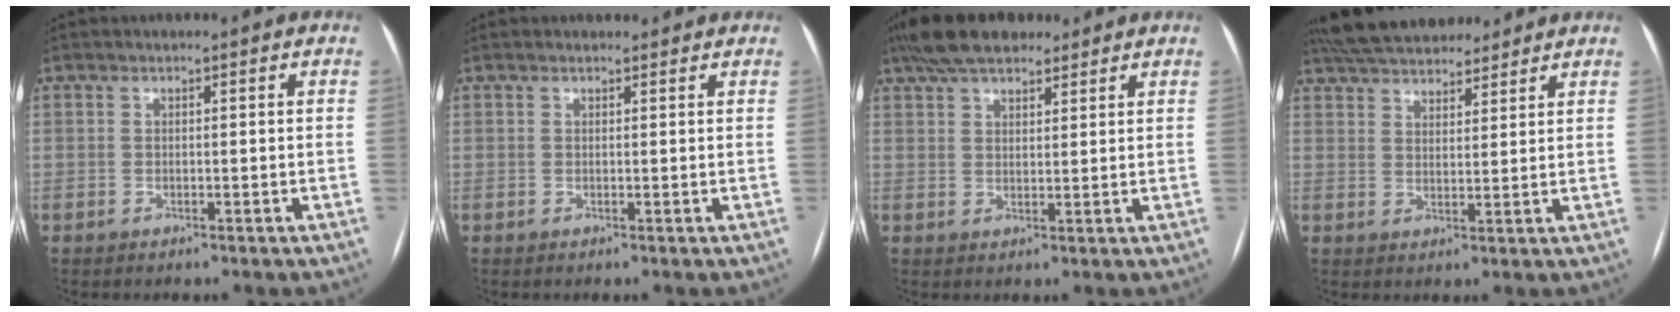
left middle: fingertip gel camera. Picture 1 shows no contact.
{"total": 2.1, "force": [1.9, 0.8, 0.2], "torque": [-0.004, 0.012, 0.019]}
{"total": 10.0, "force": [7.8, 3.8, 5.1], "torque": [-0.085, 0.038, 0.135]}
{"total": 14.0, "force": [12.5, 4.2, 4.8], "torque": [-0.086, 0.036, 0.196]}